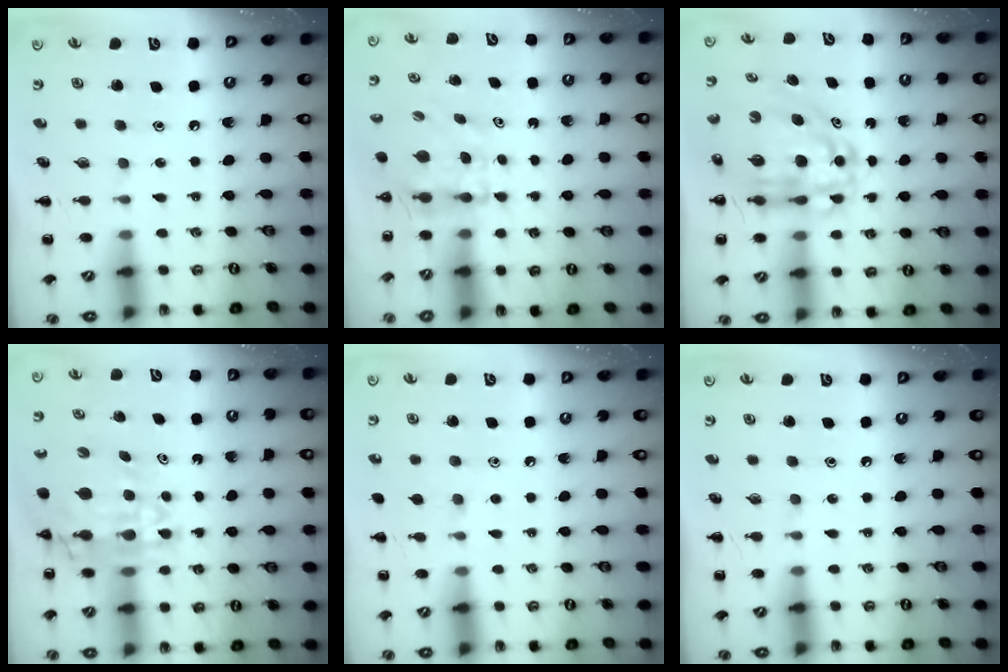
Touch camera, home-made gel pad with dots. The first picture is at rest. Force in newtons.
{"total": 4.1, "press": 4.1, "slide": 0.0}
{"total": 11.3, "press": 10.9, "slide": 3.0}
{"total": 11.4, "press": 10.9, "slide": 3.4}
{"total": 2.5, "press": 2.2, "slide": 1.2}
{"total": 0.0}